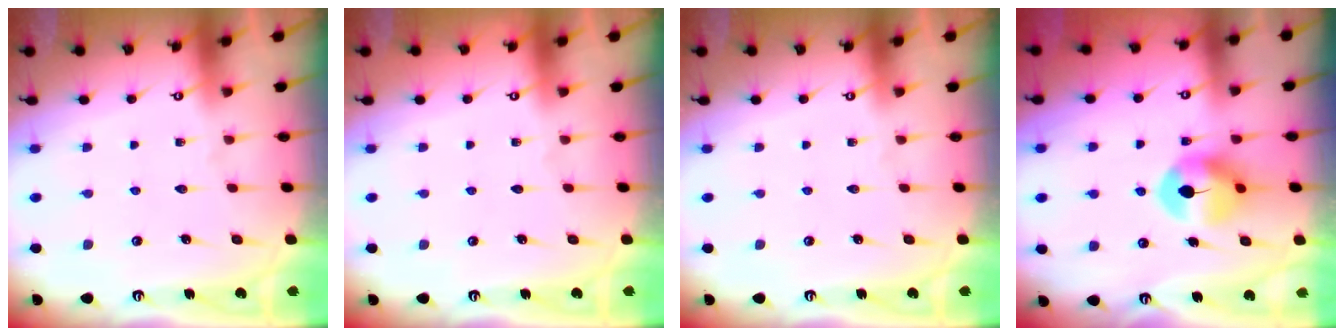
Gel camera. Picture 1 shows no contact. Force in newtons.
{"total": 0.0}
{"total": 0.0}
{"total": 7.4, "press": 7.4, "slide": 0.3}